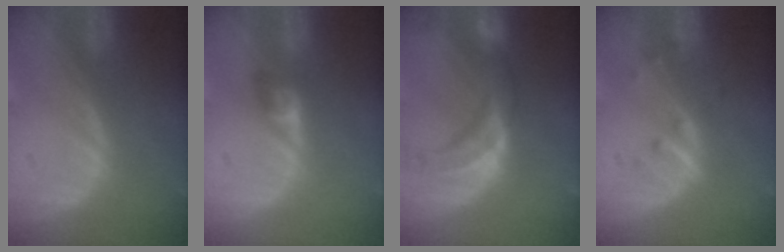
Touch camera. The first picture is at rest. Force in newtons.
{"total": 3.1, "press": 2.7, "slide": 1.5}
{"total": 11.1, "press": 9.5, "slide": 5.8}
{"total": 2.7, "press": 2.7, "slide": 0.5}